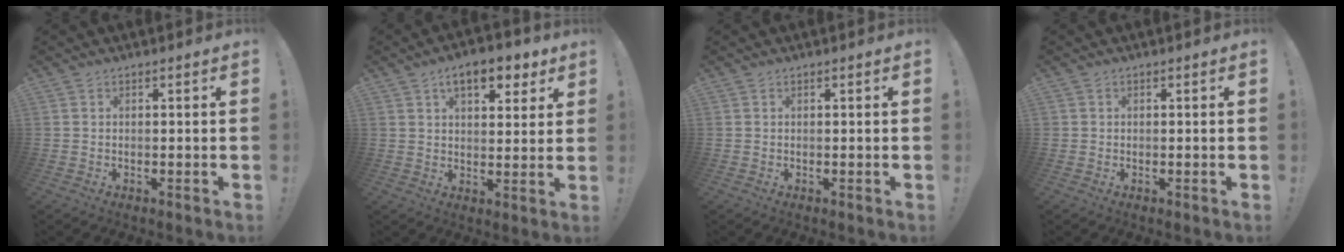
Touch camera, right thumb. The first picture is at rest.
{"total": 10.0, "force": [5.6, 4.6, 6.8], "torque": [-0.089, -0.019, 0.096]}
{"total": 0.0}
{"total": 0.6, "force": [0.1, 0.6, -0.1], "torque": [-0.005, 0.004, 0.003]}